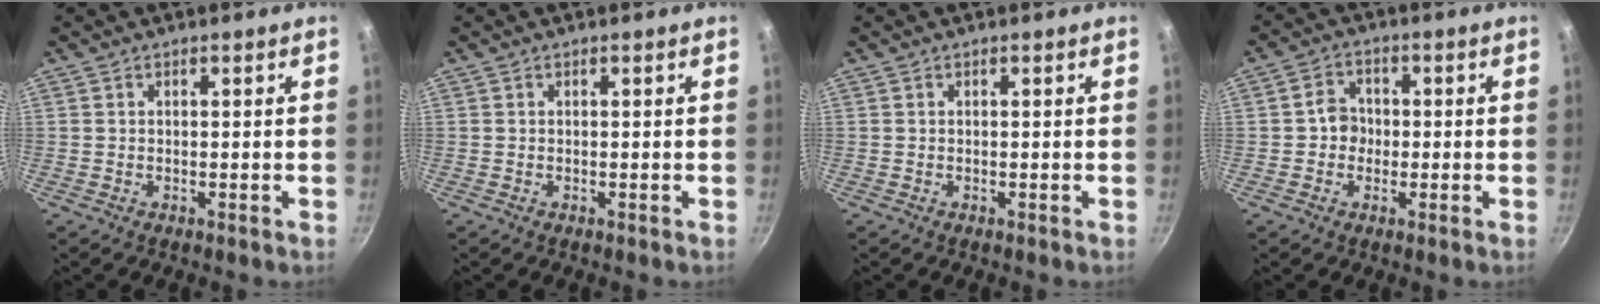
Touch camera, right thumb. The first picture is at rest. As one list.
[{"total": 0.0}, {"total": 0.0}, {"total": 4.5, "force": [-0.4, 4.1, 1.9], "torque": [-0.001, 0.013, -0.012]}]